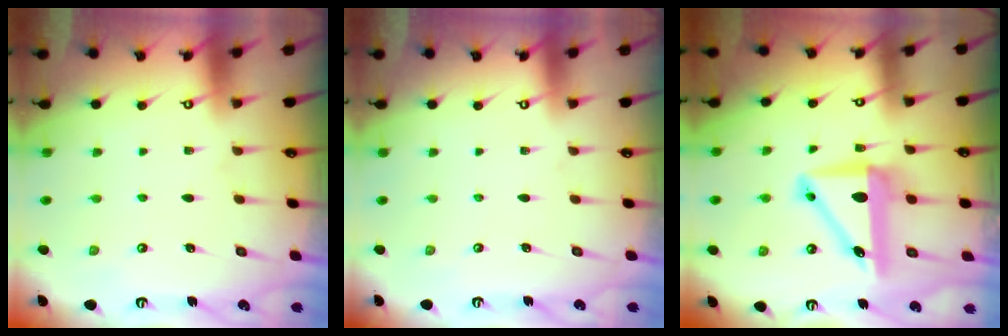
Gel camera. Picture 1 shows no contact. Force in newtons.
{"total": 0.0}
{"total": 9.6, "press": 9.4, "slide": 2.1}